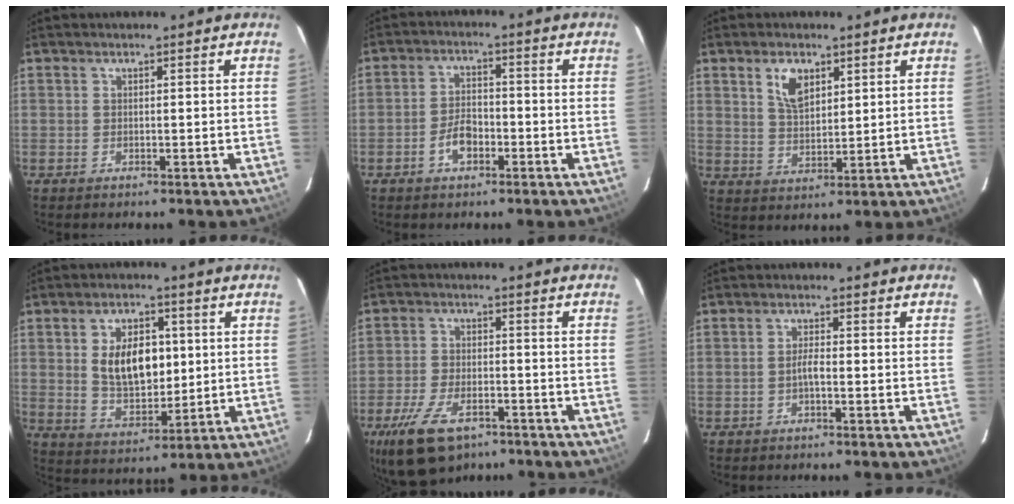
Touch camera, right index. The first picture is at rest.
{"total": 4.1, "force": [-2.2, 2.4, 2.5], "torque": [-0.053, 0.006, -0.037]}
{"total": 6.1, "force": [3.1, 3.2, 4.2], "torque": [-0.075, 0.005, 0.061]}
{"total": 11.4, "force": [1.8, 6.6, 9.1], "torque": [-0.163, 0.005, 0.044]}
{"total": 11.5, "force": [-7.3, 5.6, 6.8], "torque": [-0.157, -0.019, -0.127]}
{"total": 1.9, "force": [-0.7, 0.3, 1.7], "torque": [-0.033, 0.004, -0.016]}